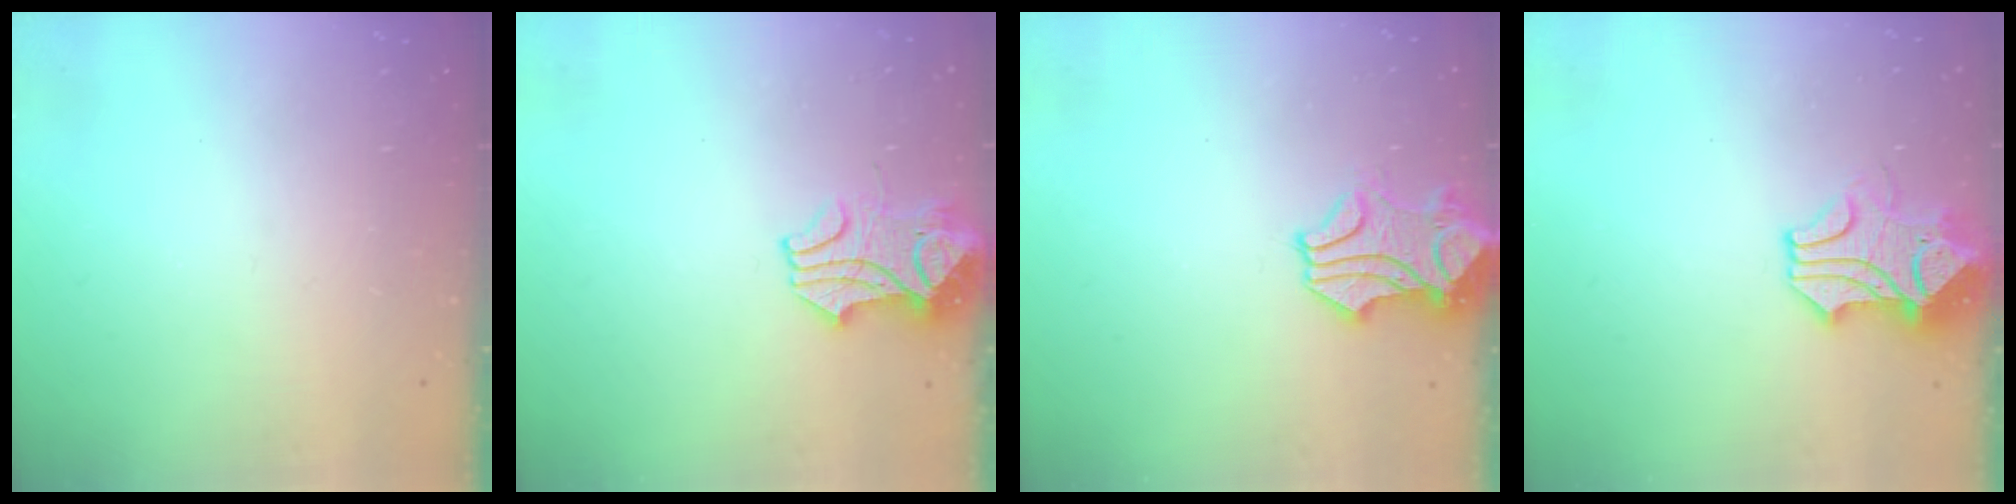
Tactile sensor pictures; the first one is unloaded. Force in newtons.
{"total": 3.8, "press": 3.7, "slide": 0.9}
{"total": 1.7, "press": 1.2, "slide": 1.2}
{"total": 3.8, "press": 3.6, "slide": 1.3}